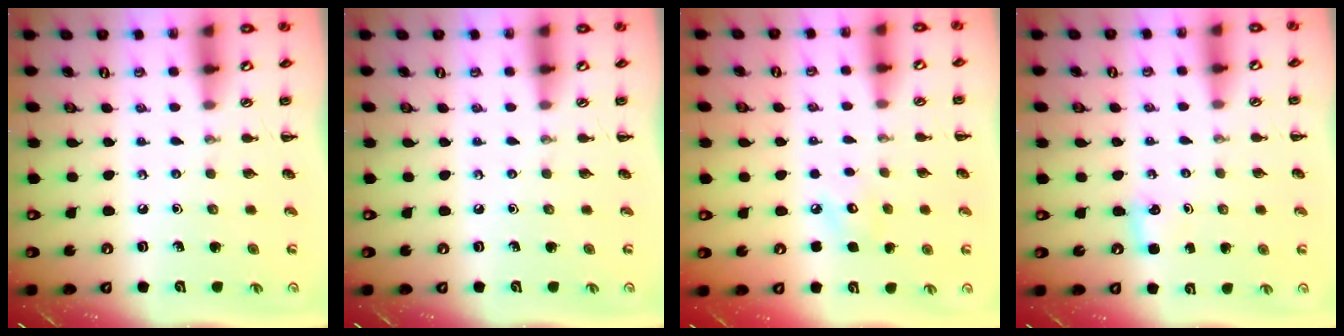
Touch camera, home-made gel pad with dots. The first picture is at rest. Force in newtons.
{"total": 0.0}
{"total": 4.4, "press": 4.3, "slide": 0.8}
{"total": 2.8, "press": 2.6, "slide": 0.9}